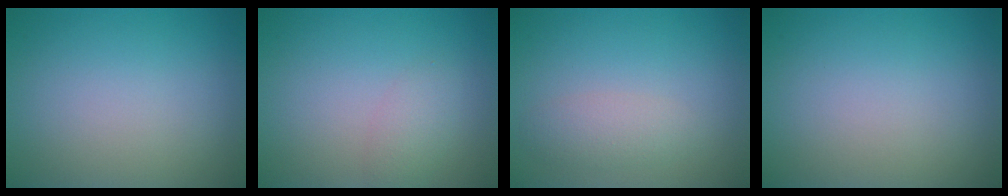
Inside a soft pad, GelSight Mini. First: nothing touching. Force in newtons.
{"total": 1.6, "press": 1.6, "slide": 0.1}
{"total": 1.9, "press": 1.9, "slide": 0.0}
{"total": 0.0}